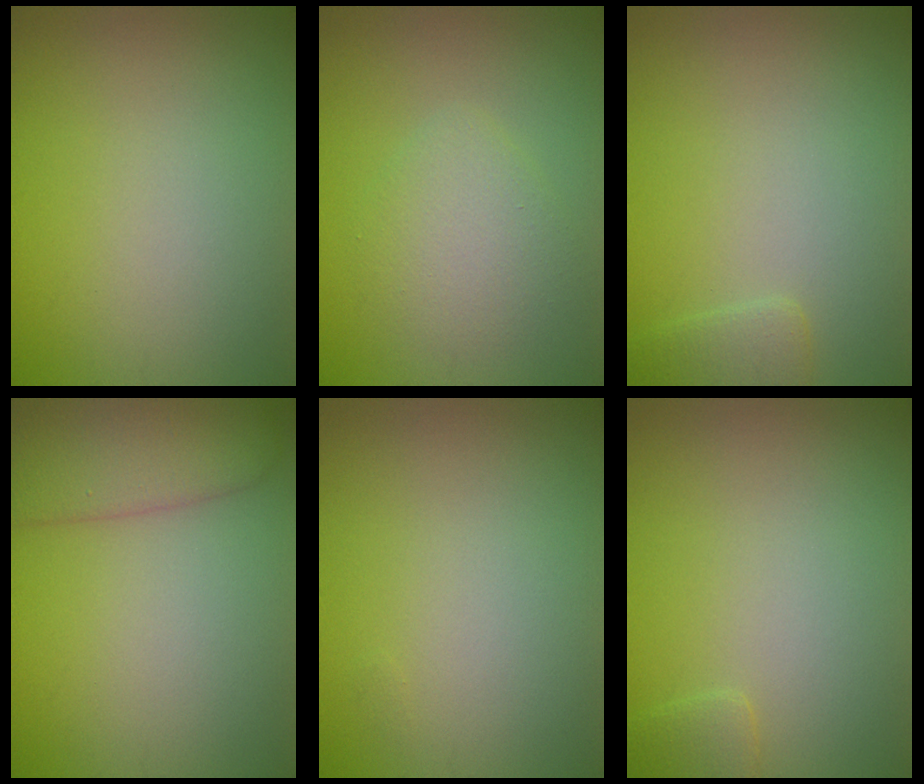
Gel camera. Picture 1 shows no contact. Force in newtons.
{"total": 2.9, "press": 2.9, "slide": 0.2}
{"total": 1.6, "press": 1.5, "slide": 0.2}
{"total": 4.8, "press": 4.8, "slide": 0.2}
{"total": 0.0}
{"total": 1.1, "press": 1.1, "slide": 0.1}